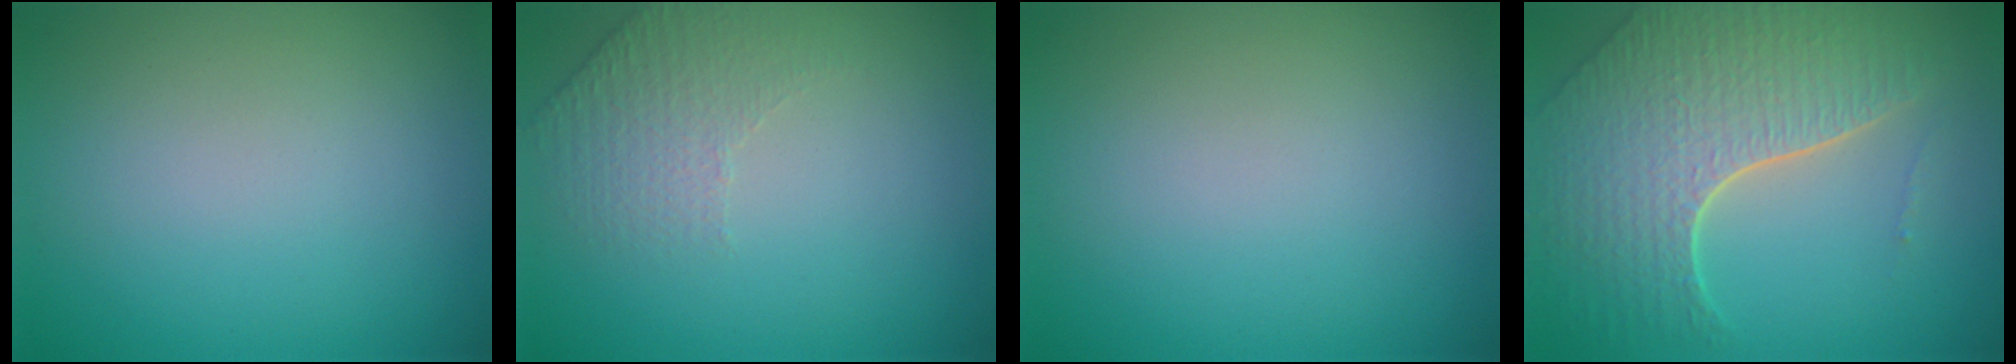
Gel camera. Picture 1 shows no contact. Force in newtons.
{"total": 1.5, "press": 1.0, "slide": 1.1}
{"total": 0.0}
{"total": 7.0, "press": 5.0, "slide": 4.9}